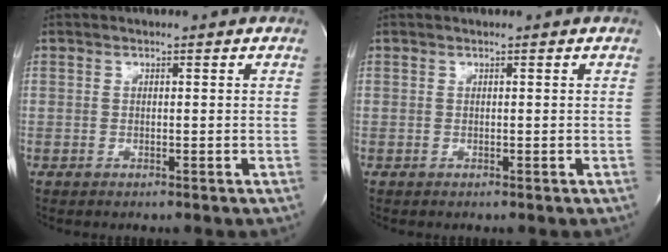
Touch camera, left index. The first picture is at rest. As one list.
[{"total": 0.0}]